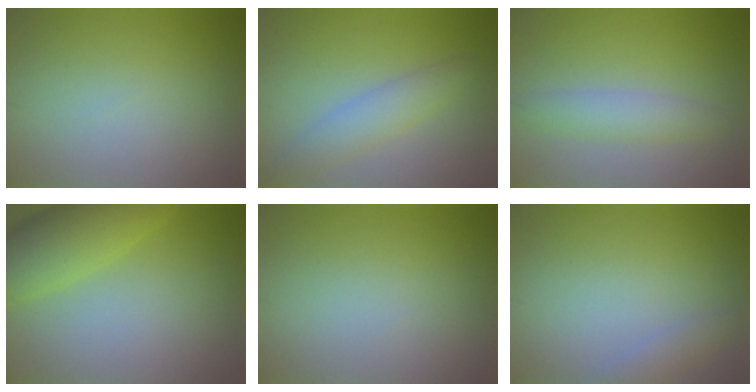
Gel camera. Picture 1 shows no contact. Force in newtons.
{"total": 2.9, "press": 2.9, "slide": 0.1}
{"total": 2.5, "press": 2.5, "slide": 0.0}
{"total": 5.8, "press": 5.8, "slide": 0.2}
{"total": 0.0}
{"total": 1.6, "press": 1.6, "slide": 0.2}